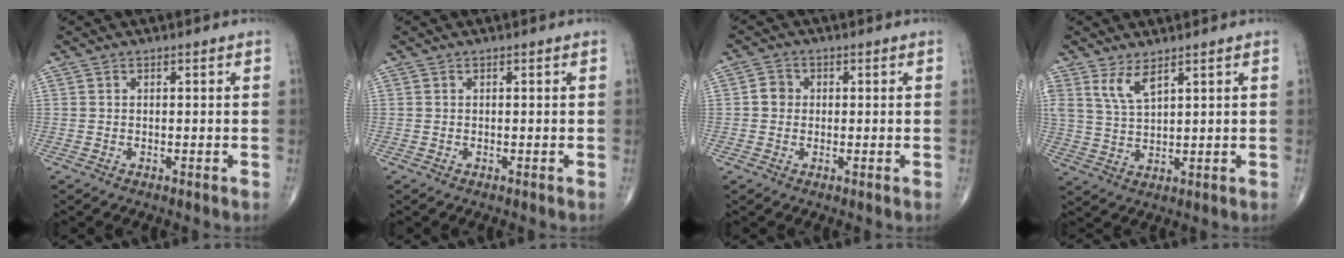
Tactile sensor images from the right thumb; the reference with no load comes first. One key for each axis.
{"total": 0.0}
{"total": 2.6, "fx": 0.0, "fy": 2.4, "fz": 1.0, "tx": -0.005, "ty": 0.005, "tz": -0.005}
{"total": 4.9, "fx": 3.2, "fy": 1.6, "fz": 3.4, "tx": -0.068, "ty": -0.023, "tz": 0.071}